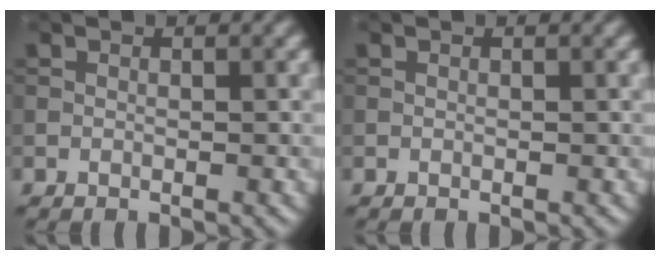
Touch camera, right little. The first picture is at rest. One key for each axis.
{"total": 0.0}